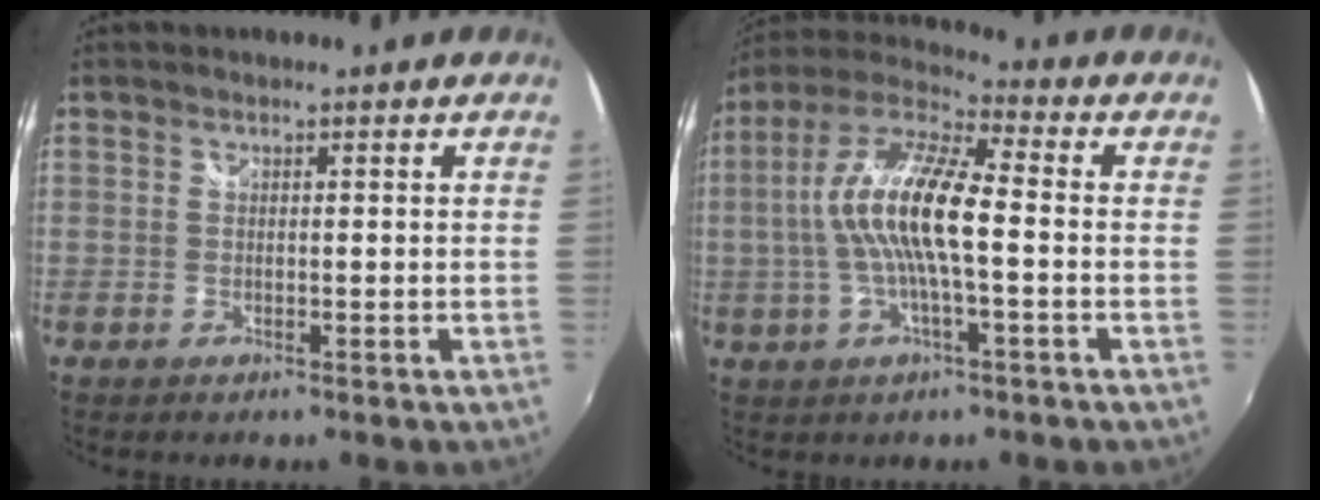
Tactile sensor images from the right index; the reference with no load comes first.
{"total": 14.6, "force": [-0.8, 3.5, 14.2], "torque": [-0.271, 0.011, -0.024]}